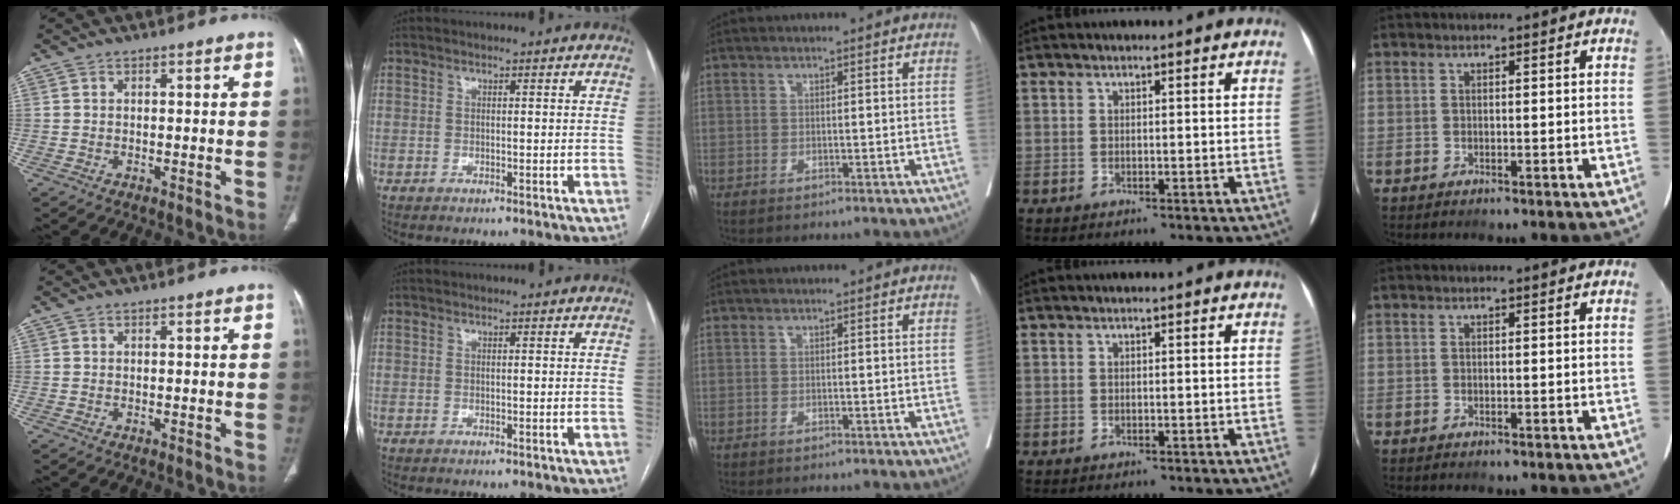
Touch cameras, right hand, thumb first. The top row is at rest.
{}